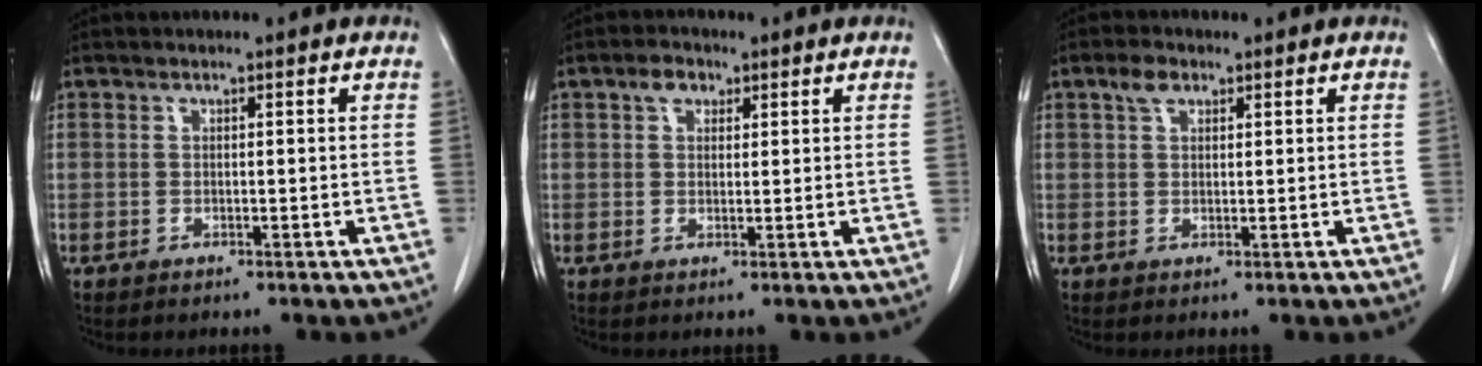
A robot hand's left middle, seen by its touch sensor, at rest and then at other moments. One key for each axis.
{"total": 2.7, "fx": 1.5, "fy": 1.7, "fz": 1.4, "tx": -0.026, "ty": 0.008, "tz": 0.027}
{"total": 2.4, "fx": 1.5, "fy": 1.3, "fz": 1.4, "tx": -0.028, "ty": 0.007, "tz": 0.029}